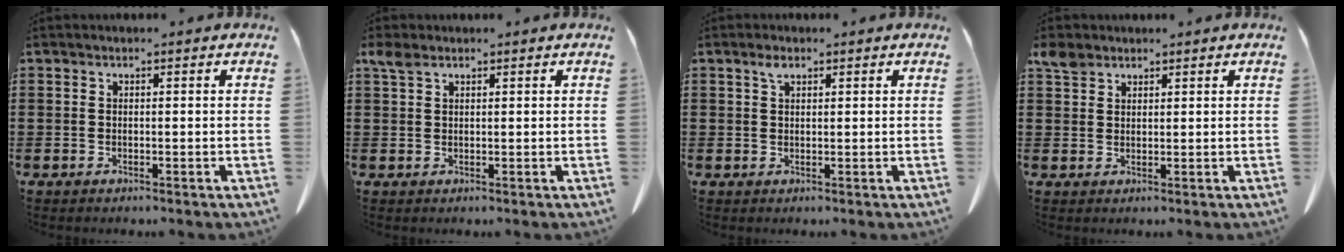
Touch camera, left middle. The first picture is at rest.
{"total": 2.2, "force": [1.4, 1.0, 1.5], "torque": [-0.035, 0.004, 0.026]}
{"total": 1.7, "force": [0.9, 0.8, 1.1], "torque": [-0.019, 0.001, 0.015]}
{"total": 2.9, "force": [2.2, 1.5, 1.1], "torque": [-0.029, 0.003, 0.043]}